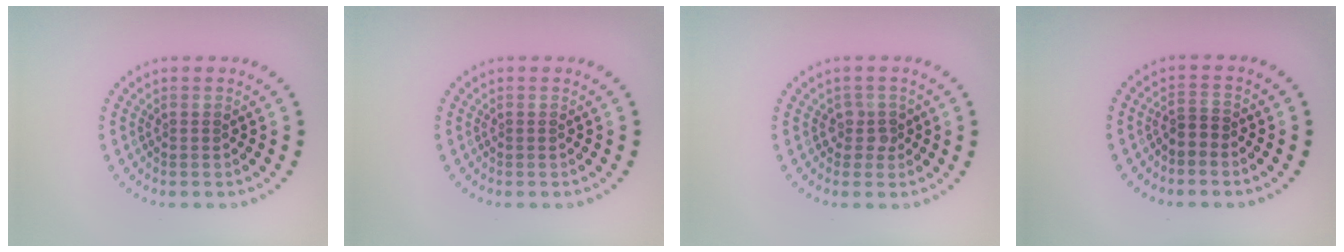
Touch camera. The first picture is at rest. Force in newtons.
{"total": 0.0}
{"total": 1.4, "press": 1.2, "slide": 0.8}
{"total": 1.0, "press": 0.7, "slide": 0.7}